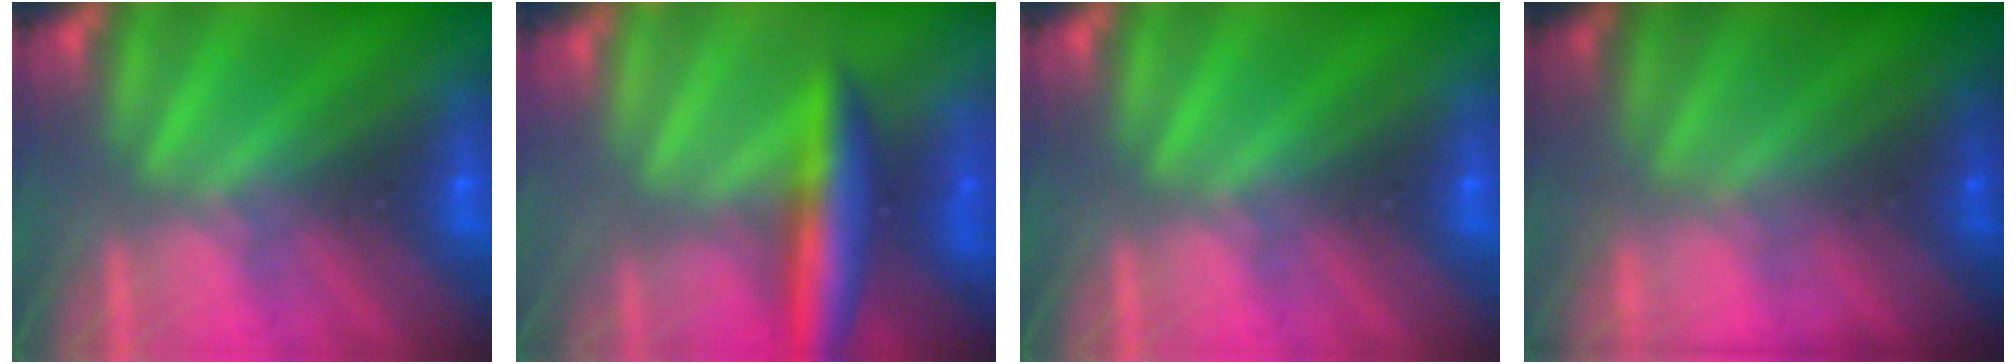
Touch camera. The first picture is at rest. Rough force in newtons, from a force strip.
{"total": 7.8}
{"total": 0.0}
{"total": 1.8}